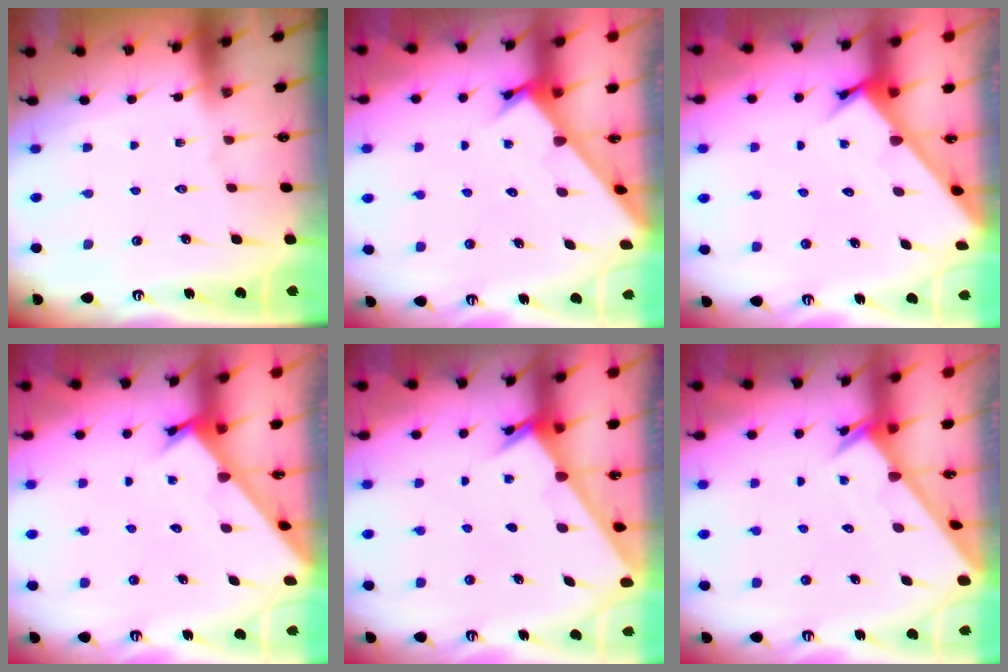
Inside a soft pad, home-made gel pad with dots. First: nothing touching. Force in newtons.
{"total": 2.3, "press": 2.3, "slide": 0.1}
{"total": 3.2, "press": 3.2, "slide": 0.2}
{"total": 2.3, "press": 2.3, "slide": 0.0}
{"total": 2.4, "press": 2.4, "slide": 0.3}
{"total": 2.0, "press": 2.0, "slide": 0.1}